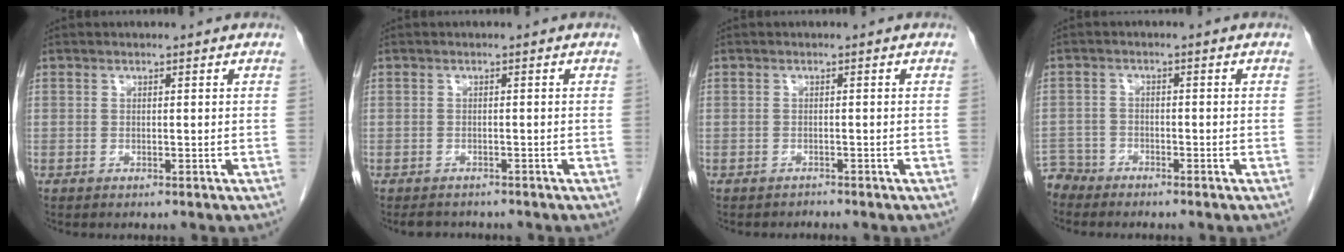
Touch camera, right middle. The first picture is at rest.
{"total": 2.9, "force": [-2.6, 1.0, 0.6], "torque": [-0.013, -0.006, -0.036]}
{"total": 0.7, "force": [-0.6, 0.0, -0.3], "torque": [-0.006, -0.007, -0.011]}
{"total": 3.7, "force": [-3.5, 0.9, -0.7], "torque": [0.016, -0.006, -0.069]}